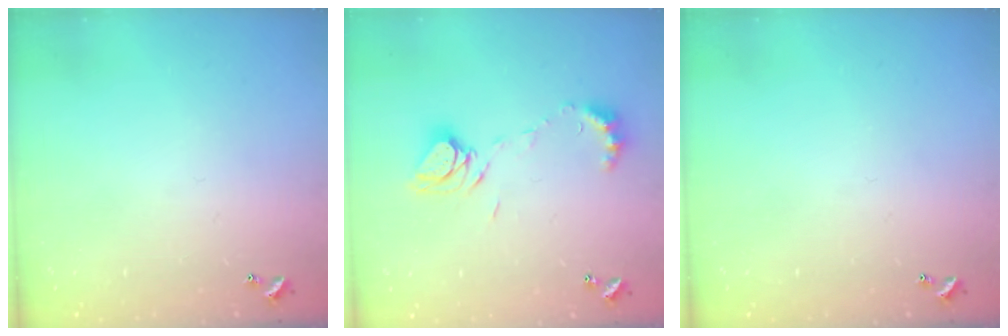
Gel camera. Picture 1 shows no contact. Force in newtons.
{"total": 9.0, "press": 8.9, "slide": 1.1}
{"total": 0.0}